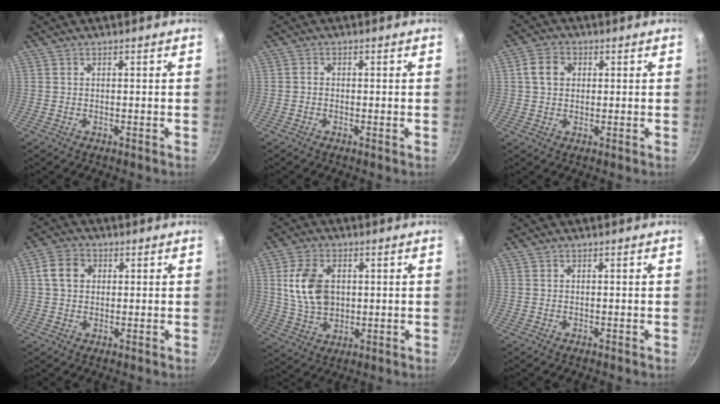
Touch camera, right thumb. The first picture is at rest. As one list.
[{"total": 0.9, "force": [-0.3, 0.7, 0.5], "torque": [-0.014, 0.005, -0.011]}, {"total": 5.2, "force": [1.1, 4.1, 3.0], "torque": [-0.040, 0.008, 0.013]}, {"total": 5.9, "force": [1.3, 4.7, 3.3], "torque": [-0.046, 0.008, 0.014]}, {"total": 11.2, "force": [1.8, 7.6, 8.0], "torque": [-0.137, -0.006, 0.038]}, {"total": 0.0}]